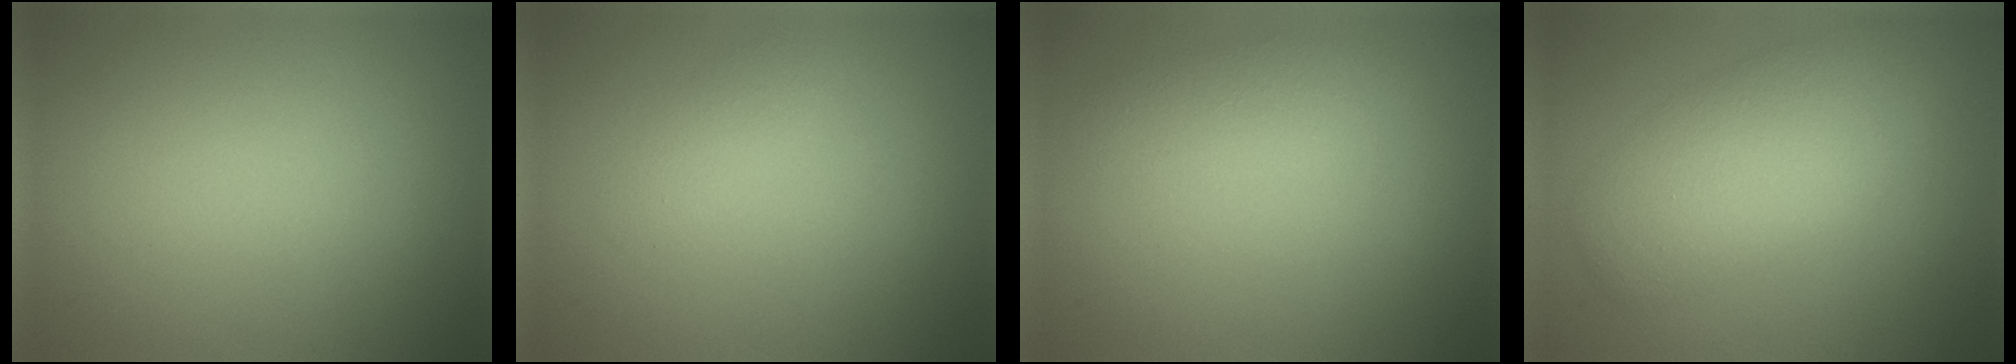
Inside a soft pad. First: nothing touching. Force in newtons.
{"total": 1.1, "press": 1.1, "slide": 0.1}
{"total": 1.9, "press": 1.9, "slide": 0.0}
{"total": 5.9, "press": 5.9, "slide": 0.4}